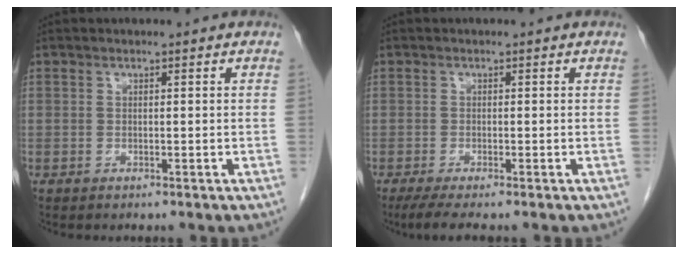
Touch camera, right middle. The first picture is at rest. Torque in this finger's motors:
{"motor_torque": [0.42, -0.25, 0.05, 0.01]}